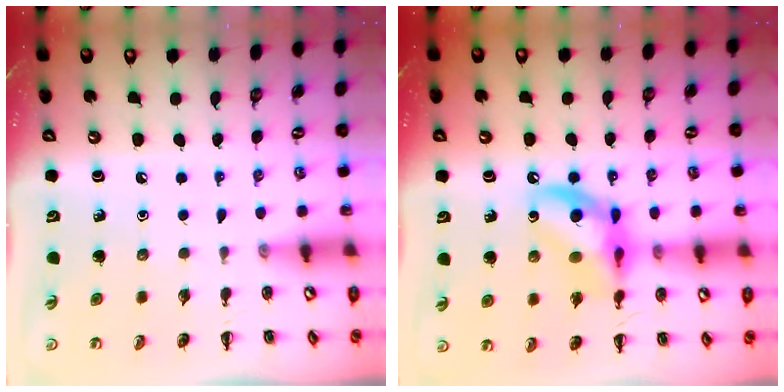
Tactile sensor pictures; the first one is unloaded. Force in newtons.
{"total": 13.3, "press": 12.9, "slide": 3.0}